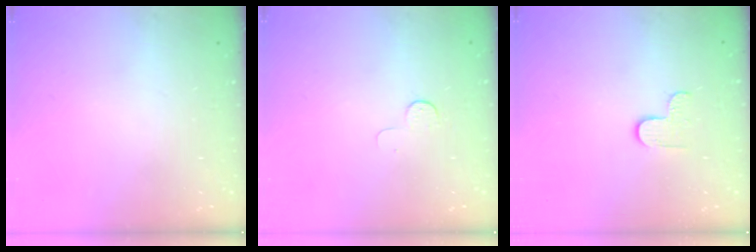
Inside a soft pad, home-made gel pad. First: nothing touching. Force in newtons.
{"total": 3.9, "press": 3.8, "slide": 0.4}
{"total": 2.9, "press": 2.9, "slide": 0.3}